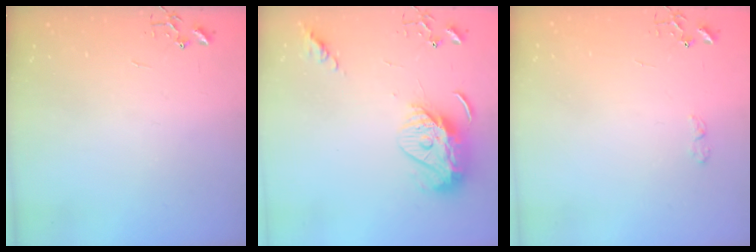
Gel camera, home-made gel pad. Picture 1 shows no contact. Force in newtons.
{"total": 12.3, "press": 12.2, "slide": 1.1}
{"total": 4.4, "press": 4.3, "slide": 0.7}